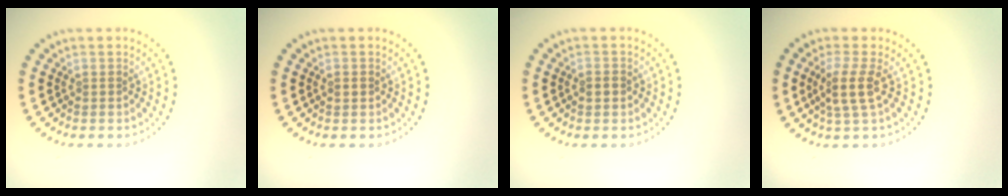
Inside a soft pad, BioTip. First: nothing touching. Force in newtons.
{"total": 1.0, "press": 0.9, "slide": 0.1}
{"total": 1.7, "press": 1.7, "slide": 0.0}
{"total": 2.7, "press": 2.3, "slide": 1.5}